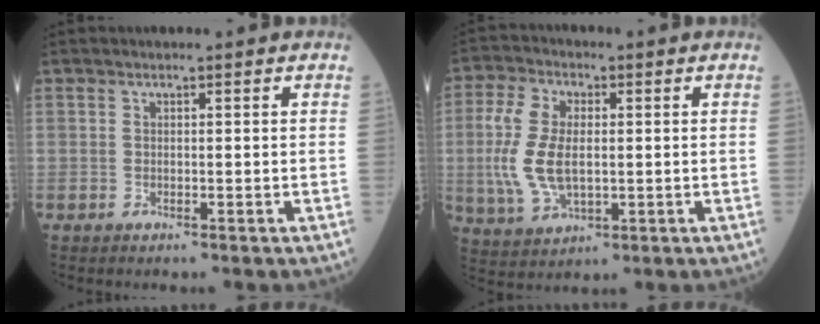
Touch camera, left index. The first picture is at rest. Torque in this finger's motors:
{"motor_torque": [1.31, -0.17, 0.39, 0.21]}